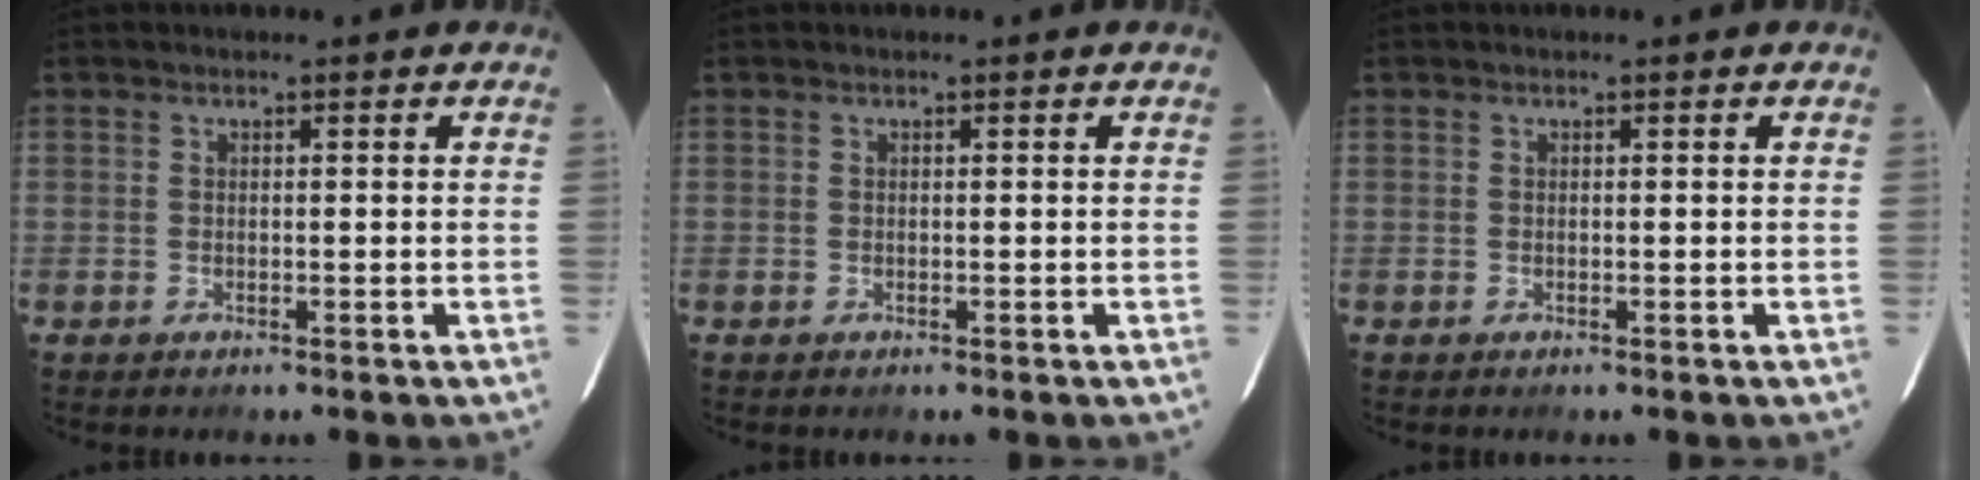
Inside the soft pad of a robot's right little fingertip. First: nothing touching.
{"total": 0.0}
{"total": 0.0}